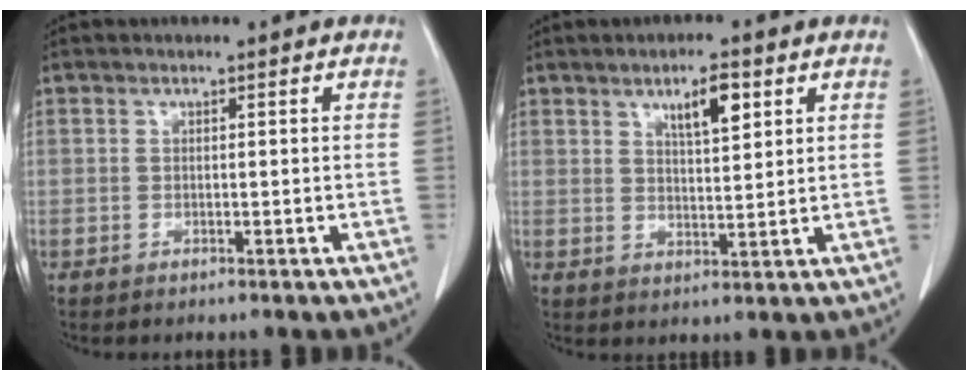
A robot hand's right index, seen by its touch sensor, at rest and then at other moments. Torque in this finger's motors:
{"motor_torque": [0.33, 0.33, 0.10, 0.04]}